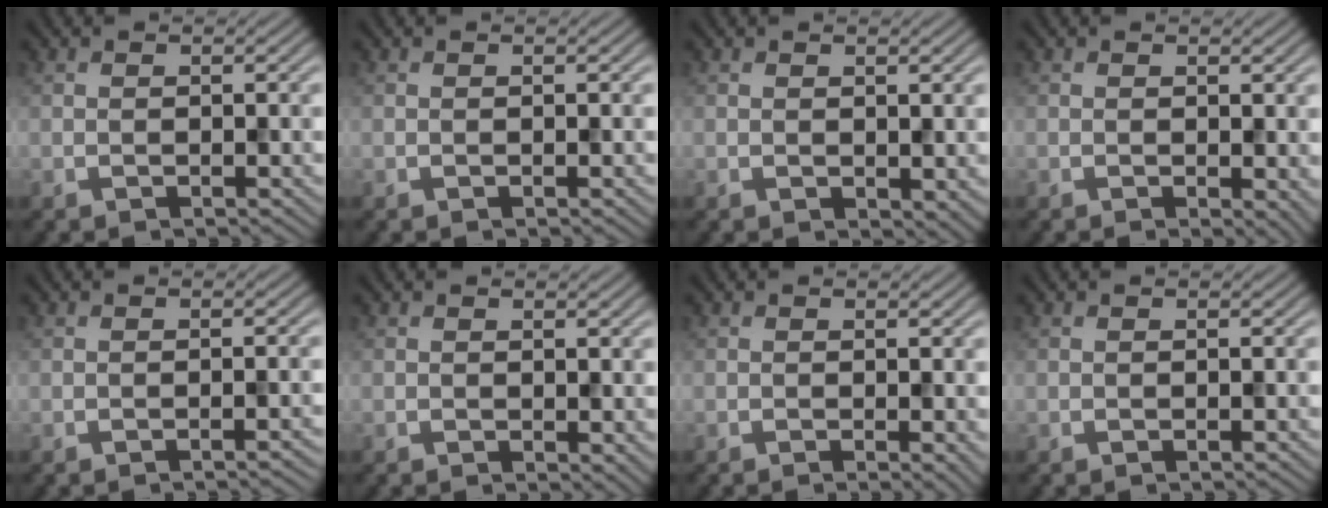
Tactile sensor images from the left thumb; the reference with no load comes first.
{"total": 0.0}
{"total": 1.2, "force": [0.3, 0.8, 0.8], "torque": [-0.013, -0.005, 0.010]}
{"total": 1.7, "force": [-0.1, 0.8, 1.5], "torque": [-0.018, -0.007, 0.001]}
{"total": 1.2, "force": [-0.6, 0.2, 0.9], "torque": [-0.008, 0.004, -0.013]}
{"total": 1.0, "force": [0.2, 0.7, 0.8], "torque": [-0.009, -0.004, 0.007]}
{"total": 1.1, "force": [-0.1, 0.2, 1.0], "torque": [-0.013, -0.007, -0.004]}
{"total": 0.0}